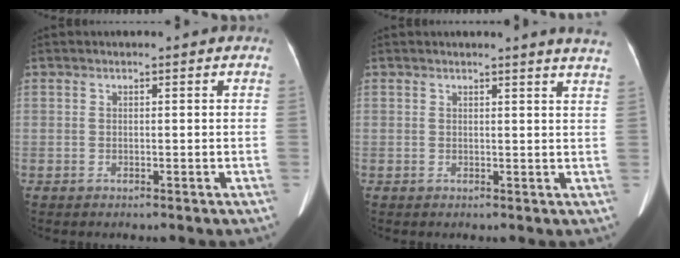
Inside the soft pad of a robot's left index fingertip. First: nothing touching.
{"total": 6.0, "force": [5.6, -0.4, 2.1], "torque": [-0.023, -0.021, 0.035]}